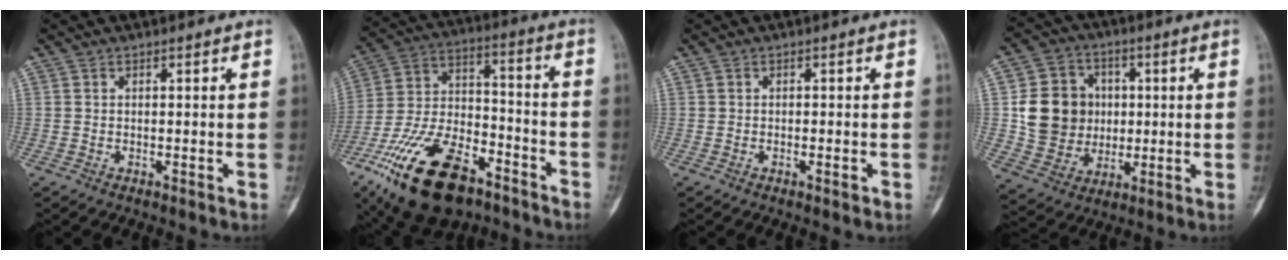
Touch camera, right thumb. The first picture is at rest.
{"total": 23.9, "force": [-14.1, 11.7, 15.4], "torque": [-0.318, 0.052, -0.249]}
{"total": 1.1, "force": [-0.5, 0.4, 0.9], "torque": [-0.014, 0.000, -0.006]}
{"total": 13.7, "force": [1.2, 12.3, 5.9], "torque": [-0.069, 0.010, 0.034]}